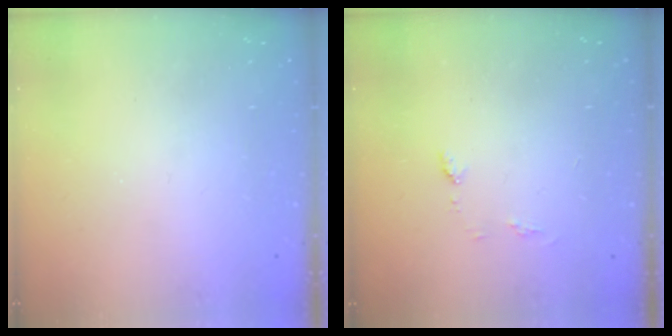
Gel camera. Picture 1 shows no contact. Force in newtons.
{"total": 5.4, "press": 5.4, "slide": 0.6}